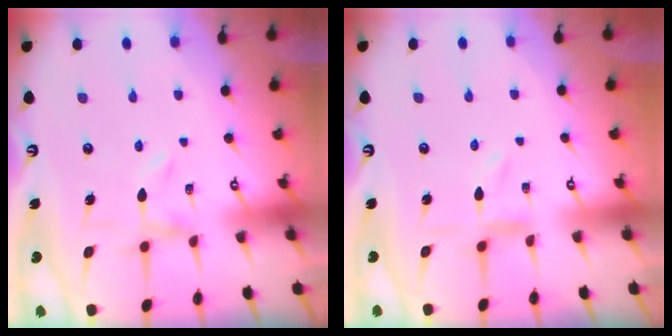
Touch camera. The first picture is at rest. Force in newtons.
{"total": 0.0}